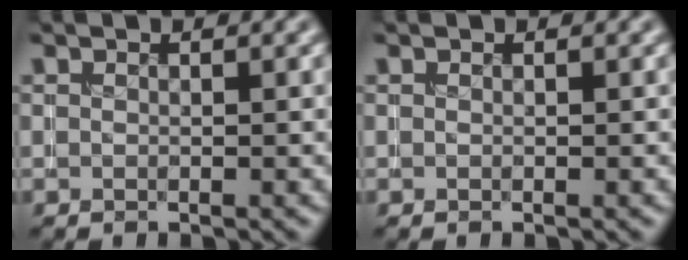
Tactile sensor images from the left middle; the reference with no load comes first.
{"total": 0.0}